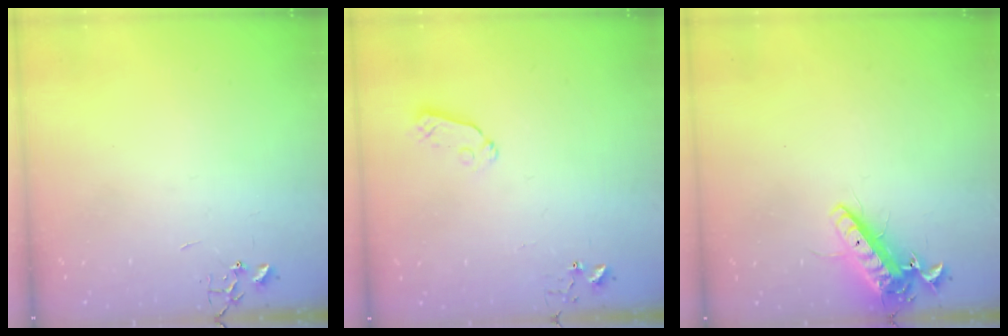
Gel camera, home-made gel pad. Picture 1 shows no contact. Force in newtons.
{"total": 3.7, "press": 3.6, "slide": 0.5}
{"total": 13.4, "press": 13.1, "slide": 2.5}